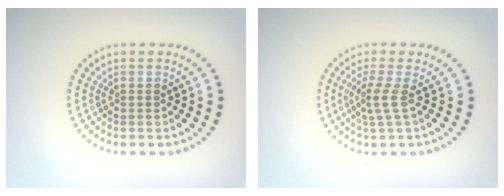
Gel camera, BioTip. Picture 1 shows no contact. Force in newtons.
{"total": 2.0, "press": 1.4, "slide": 1.4}